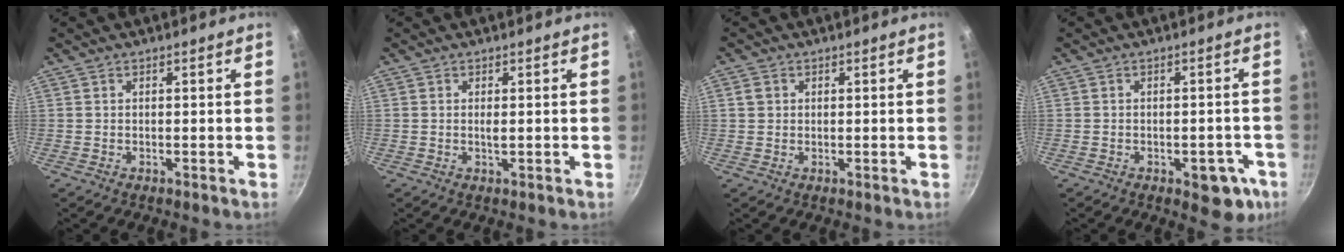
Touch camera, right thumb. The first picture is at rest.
{"total": 0.8, "force": [0.1, 0.2, 0.8], "torque": [-0.015, -0.001, 0.001]}
{"total": 2.1, "force": [0.5, 1.8, 0.8], "torque": [-0.008, 0.004, 0.007]}
{"total": 7.8, "force": [-3.1, 4.2, 5.8], "torque": [-0.033, 0.018, -0.030]}